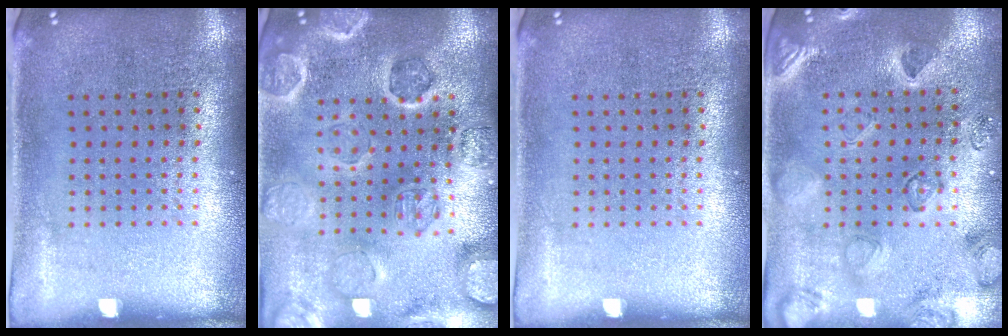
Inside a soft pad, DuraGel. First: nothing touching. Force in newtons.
{"total": 2.7, "press": 2.7, "slide": 0.2}
{"total": 0.0}
{"total": 2.3, "press": 2.0, "slide": 1.0}